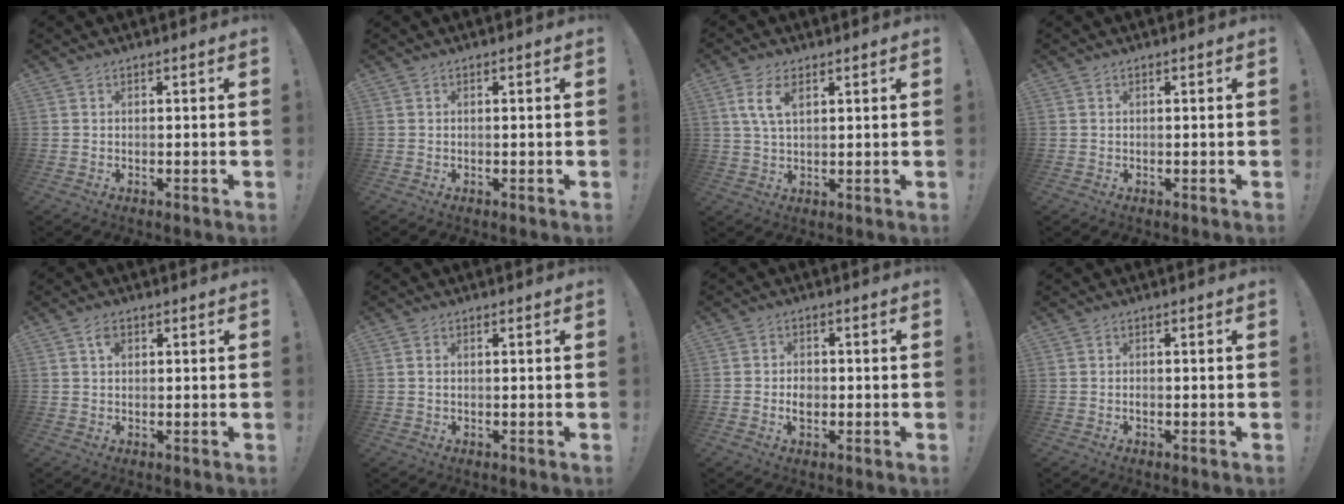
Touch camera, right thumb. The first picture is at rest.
{"total": 0.0}
{"total": 6.8, "force": [2.8, 3.3, 5.2], "torque": [-0.097, -0.002, 0.049]}
{"total": 0.0}
{"total": 2.5, "force": [0.9, 1.7, 1.5], "torque": [-0.019, 0.000, 0.012]}
{"total": 0.9, "force": [0.1, 0.6, 0.7], "torque": [-0.021, 0.005, 0.003]}
{"total": 3.5, "force": [-1.2, 2.6, 2.1], "torque": [-0.018, 0.002, -0.023]}
{"total": 0.6, "force": [-0.5, 0.3, 0.3], "torque": [-0.006, 0.001, -0.009]}